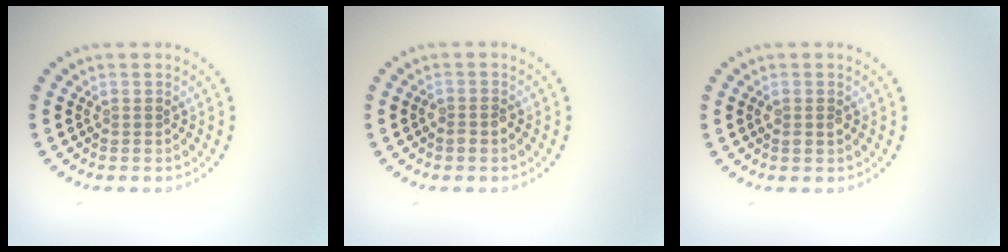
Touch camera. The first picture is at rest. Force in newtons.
{"total": 1.0, "press": 1.0, "slide": 0.3}
{"total": 1.1, "press": 1.1, "slide": 0.2}